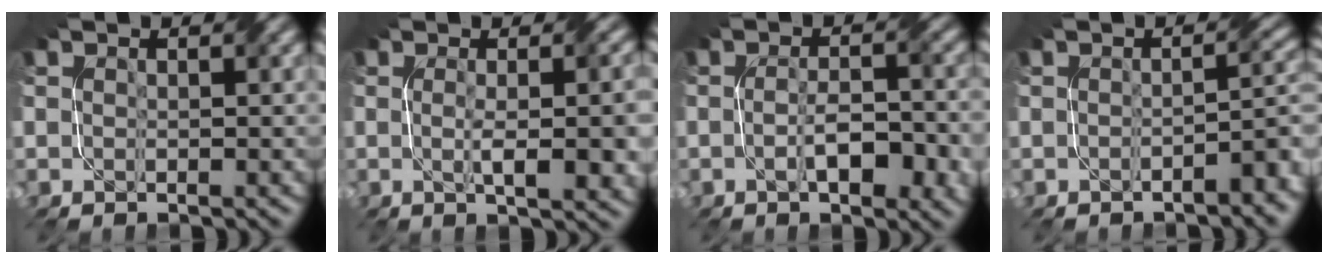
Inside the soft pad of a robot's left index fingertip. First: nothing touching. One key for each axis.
{"total": 6.3, "fx": -0.5, "fy": 1.7, "fz": 6.0, "tx": -0.068, "ty": 0.004, "tz": -0.005}
{"total": 4.9, "fx": -1.5, "fy": 1.6, "fz": 4.4, "tx": -0.078, "ty": -0.001, "tz": -0.022}
{"total": 3.2, "fx": -1.7, "fy": 0.7, "fz": 2.6, "tx": -0.035, "ty": 0.008, "tz": -0.031}